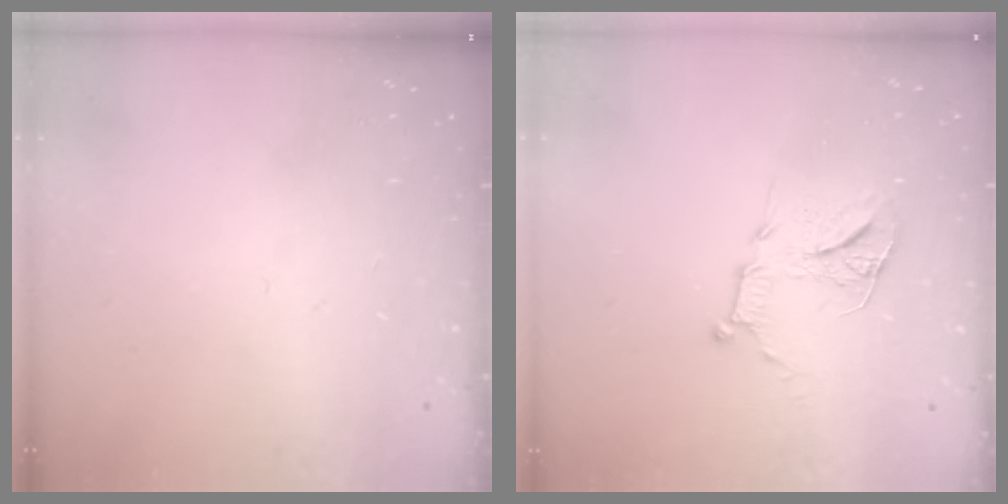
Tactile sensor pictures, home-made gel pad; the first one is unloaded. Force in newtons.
{"total": 12.1, "press": 12.1, "slide": 0.9}